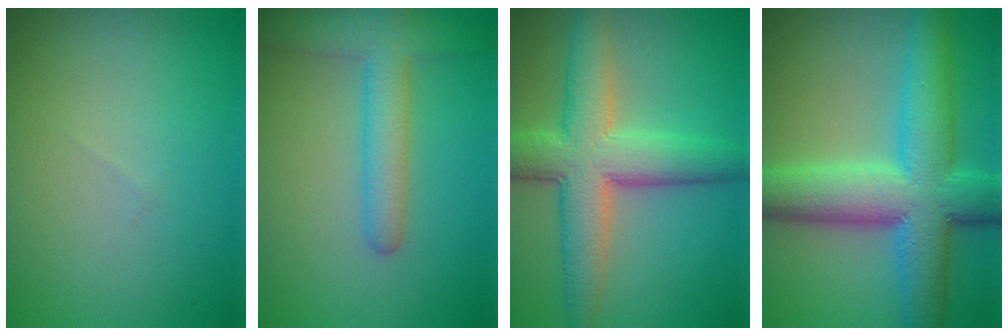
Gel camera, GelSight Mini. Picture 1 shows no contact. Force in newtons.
{"total": 4.6, "press": 4.6, "slide": 0.2}
{"total": 8.0, "press": 8.0, "slide": 0.7}
{"total": 10.7, "press": 10.7, "slide": 0.1}